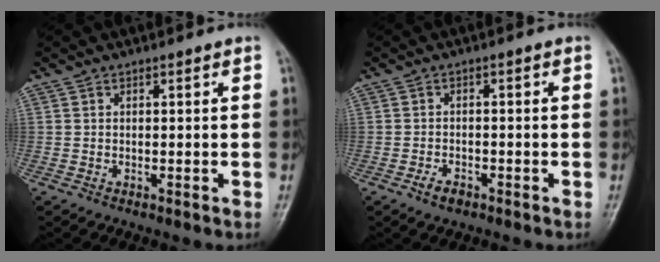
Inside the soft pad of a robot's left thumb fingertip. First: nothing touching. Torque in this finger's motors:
{"motor_torque": [-0.20, 0.32, 0.28, 0.19, -0.01]}